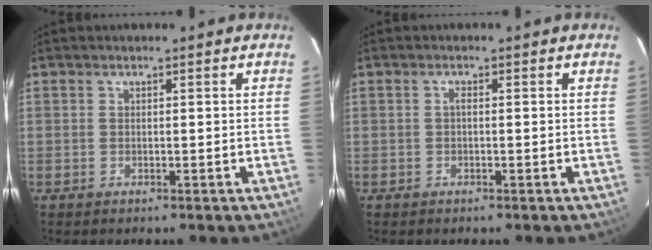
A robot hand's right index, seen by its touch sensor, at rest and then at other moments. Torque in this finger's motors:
{"motor_torque": [0.14, -0.09, 0.10, 0.03]}